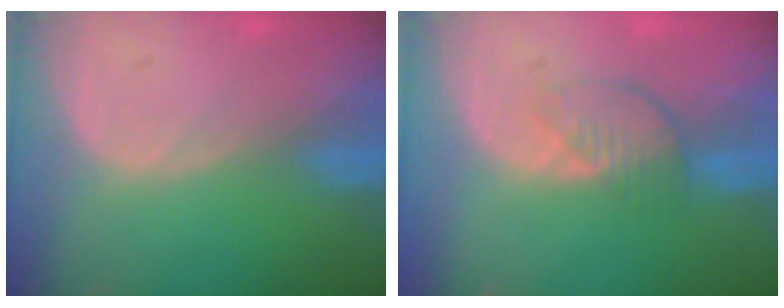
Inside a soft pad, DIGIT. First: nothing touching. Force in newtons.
{"total": 4.2, "press": 3.7, "slide": 1.9}